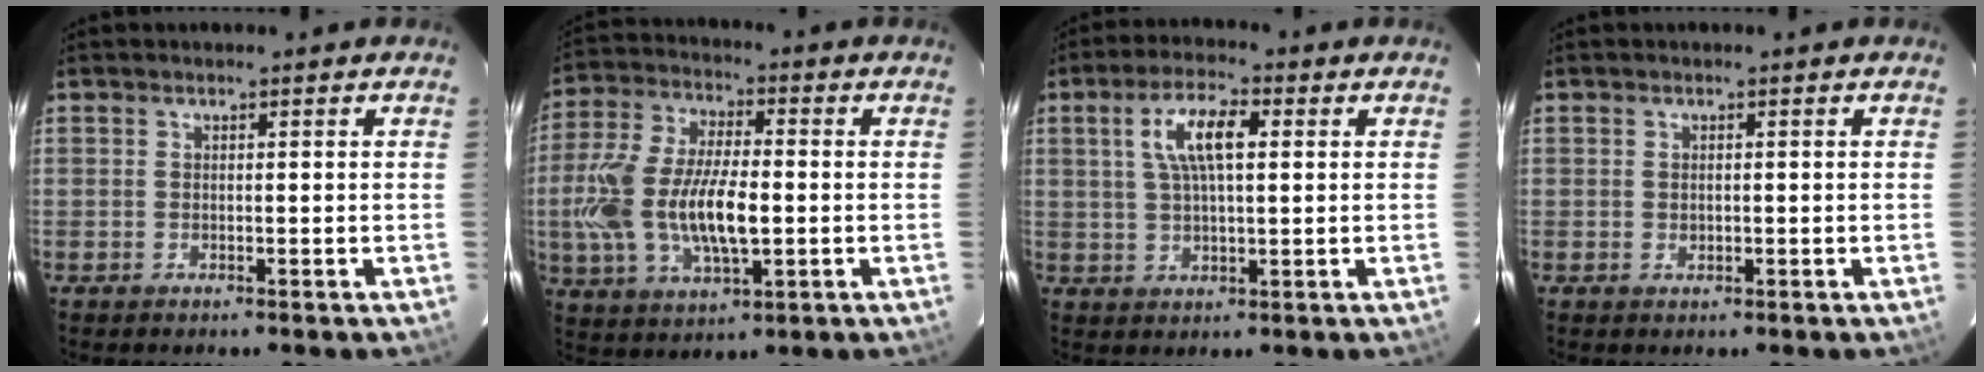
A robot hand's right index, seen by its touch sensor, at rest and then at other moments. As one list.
[{"total": 17.5, "force": [-2.2, 7.8, 15.5], "torque": [-0.324, -0.004, -0.038]}, {"total": 8.0, "force": [2.2, 2.7, 7.2], "torque": [-0.137, 0.014, 0.041]}, {"total": 1.0, "force": [0.0, 0.8, 0.7], "torque": [-0.011, 0.002, 0.001]}]